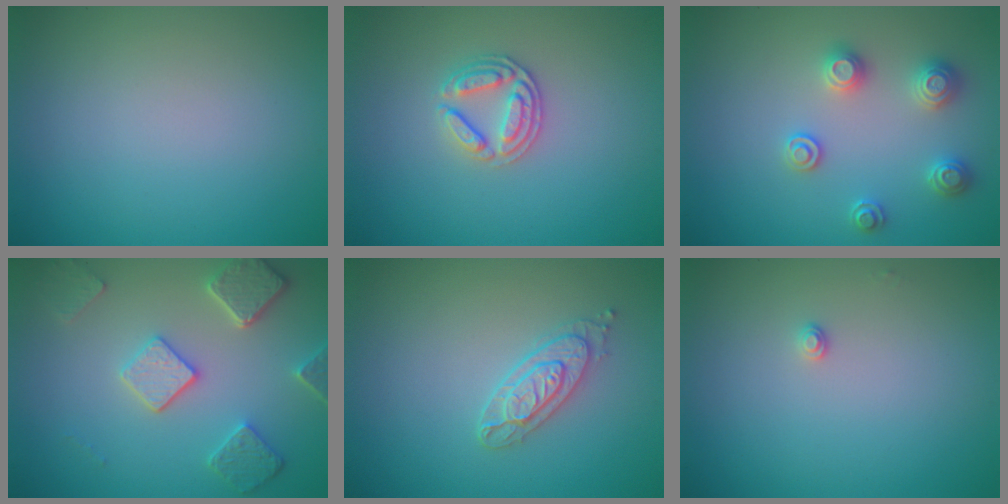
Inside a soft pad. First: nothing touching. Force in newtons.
{"total": 2.6, "press": 2.5, "slide": 0.6}
{"total": 2.8, "press": 2.8, "slide": 0.5}
{"total": 4.6, "press": 3.8, "slide": 2.6}
{"total": 2.6, "press": 2.4, "slide": 1.1}
{"total": 0.8, "press": 0.8, "slide": 0.0}